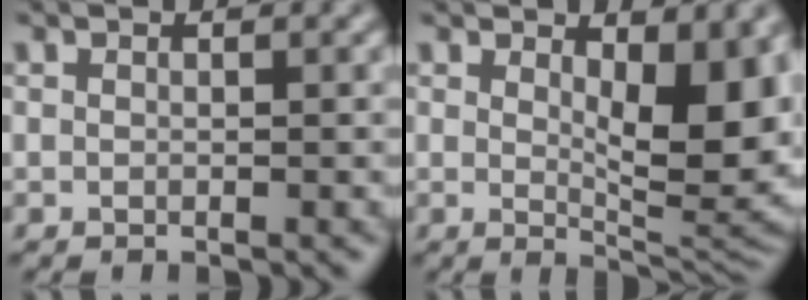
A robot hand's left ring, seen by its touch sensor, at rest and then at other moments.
{"total": 8.4, "force": [1.8, 2.9, 7.7], "torque": [-0.106, -0.009, 0.033]}